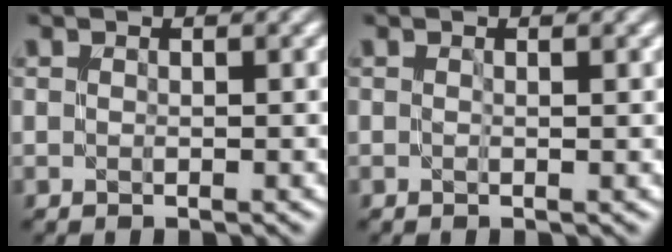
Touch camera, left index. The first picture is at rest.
{"total": 0.6, "force": [0.0, 0.1, 0.6], "torque": [-0.009, -0.001, -0.001]}